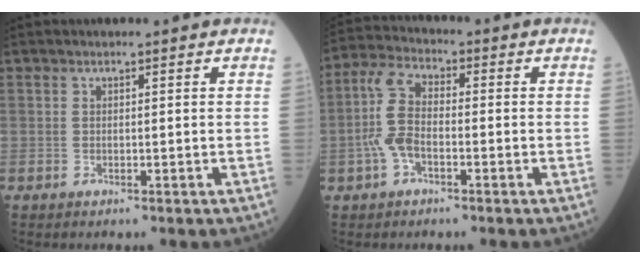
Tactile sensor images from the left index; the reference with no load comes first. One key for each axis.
{"total": 6.5, "fx": -1.3, "fy": 3.2, "fz": 5.6, "tx": -0.137, "ty": 0.014, "tz": -0.030}